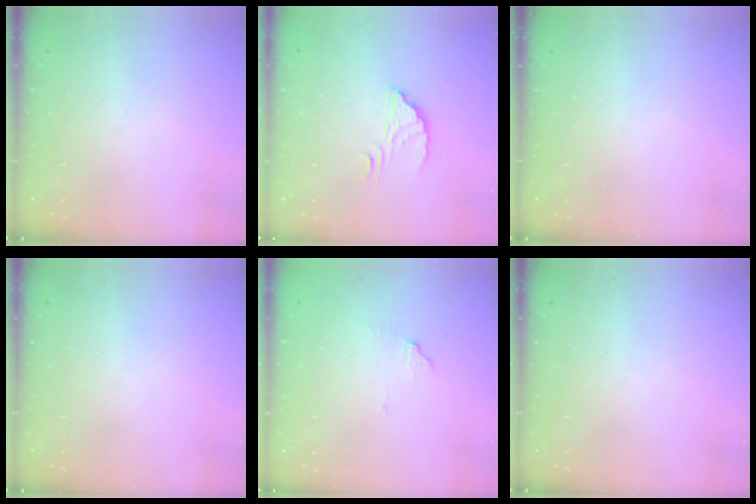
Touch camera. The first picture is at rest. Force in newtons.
{"total": 2.5, "press": 2.5, "slide": 0.1}
{"total": 0.0}
{"total": 0.0}
{"total": 5.9, "press": 5.9, "slide": 0.3}
{"total": 0.0}